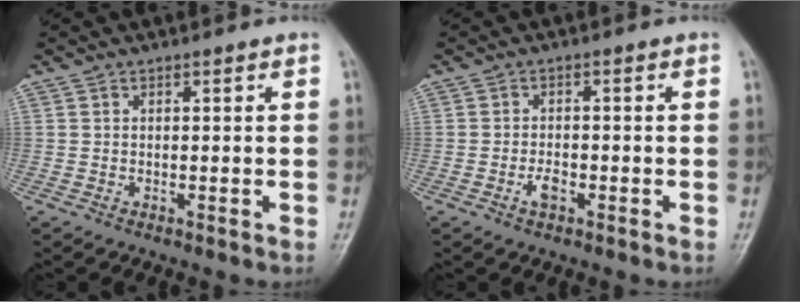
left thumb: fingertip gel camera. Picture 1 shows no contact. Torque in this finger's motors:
{"motor_torque": [-0.12, 0.23, 0.21, 0.21, 0.00]}